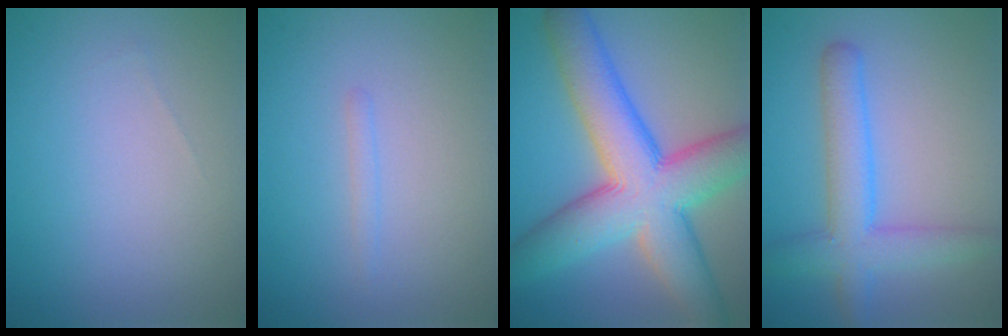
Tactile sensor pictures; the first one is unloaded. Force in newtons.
{"total": 0.7, "press": 0.7, "slide": 0.1}
{"total": 11.8, "press": 11.8, "slide": 0.6}
{"total": 4.9, "press": 4.9, "slide": 0.3}